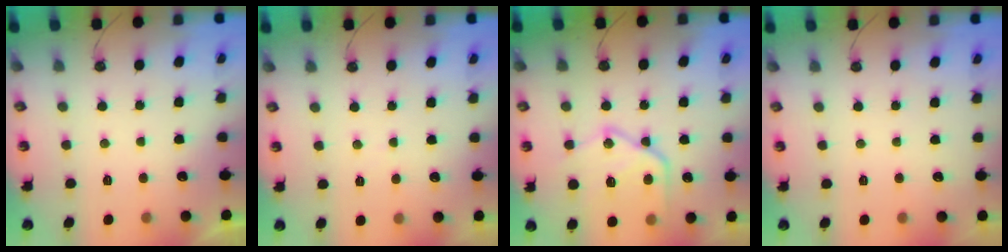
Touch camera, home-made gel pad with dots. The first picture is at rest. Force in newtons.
{"total": 1.7, "press": 1.6, "slide": 0.3}
{"total": 19.0, "press": 18.9, "slide": 1.9}
{"total": 0.0}